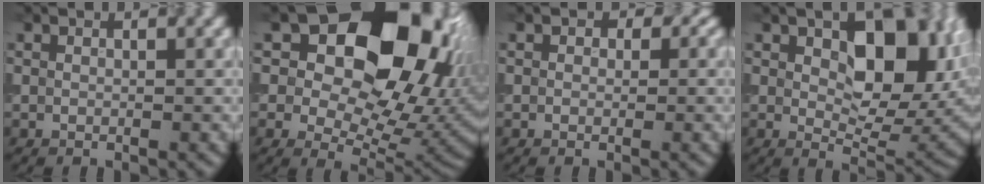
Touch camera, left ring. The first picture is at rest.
{"total": 16.7, "force": [5.9, 10.8, 11.2], "torque": [-0.144, 0.011, 0.102]}
{"total": 1.9, "force": [0.6, 1.5, 1.0], "torque": [-0.003, 0.002, -0.006]}
{"total": 9.9, "force": [2.4, 5.2, 8.0], "torque": [-0.114, -0.008, 0.045]}